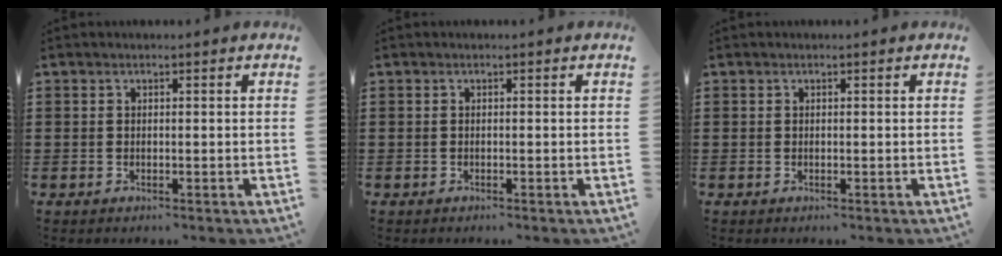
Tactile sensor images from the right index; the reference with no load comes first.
{"total": 0.0}
{"total": 0.0}